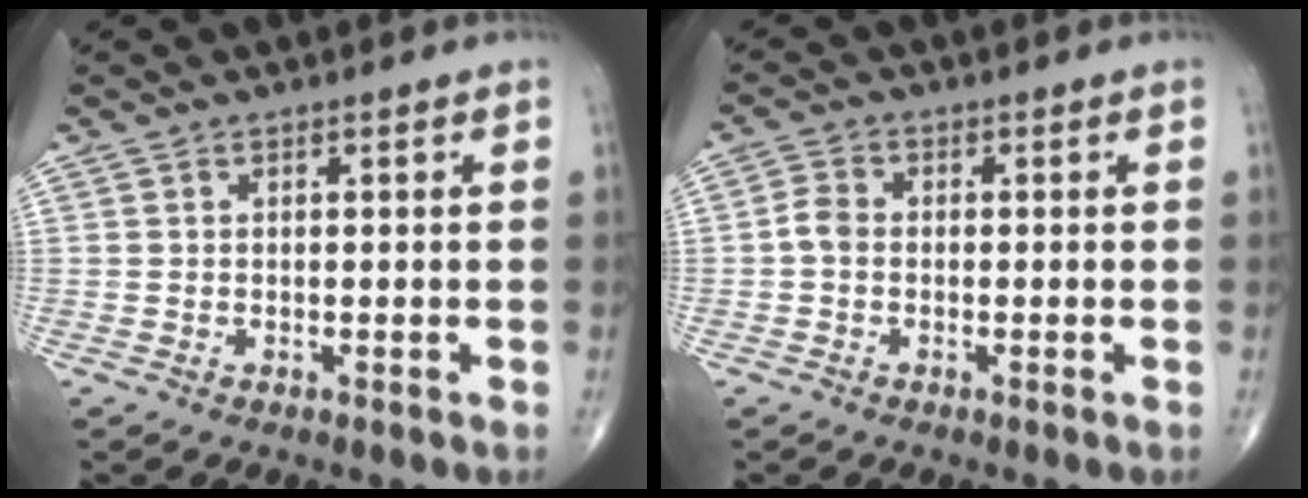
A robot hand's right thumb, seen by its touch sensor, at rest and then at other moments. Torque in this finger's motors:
{"motor_torque": [0.27, 0.51, 0.32, -0.01, 0.04]}